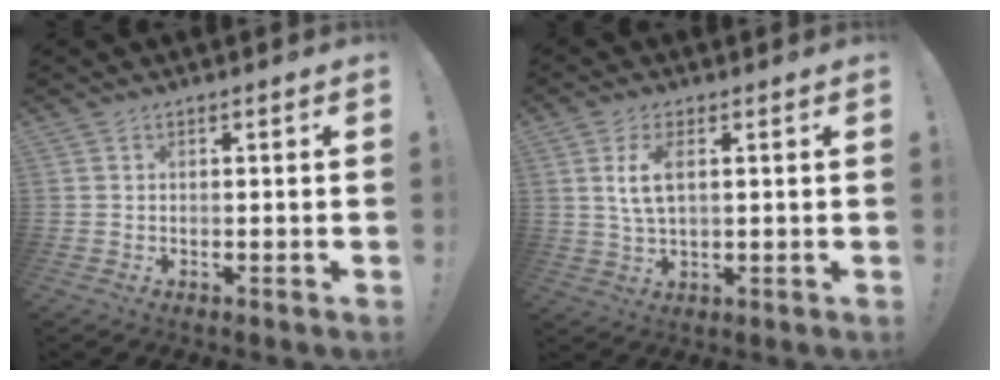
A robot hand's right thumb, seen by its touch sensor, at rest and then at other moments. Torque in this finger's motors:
{"motor_torque": [-0.21, 0.61, 0.45, 0.50, 0.05]}